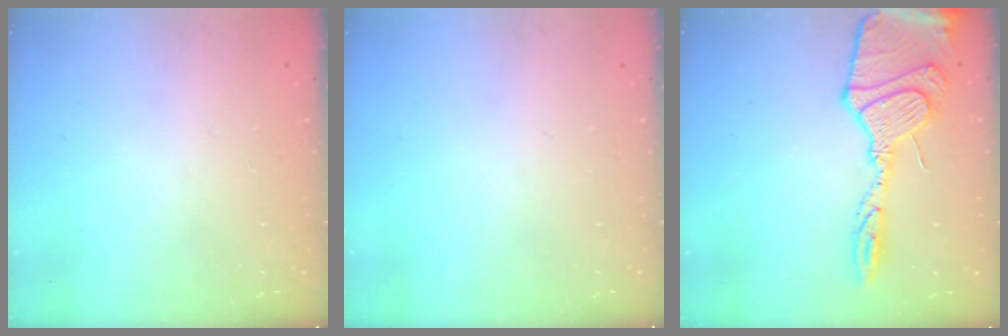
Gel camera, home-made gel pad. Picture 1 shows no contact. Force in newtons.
{"total": 0.0}
{"total": 17.9, "press": 17.8, "slide": 1.4}